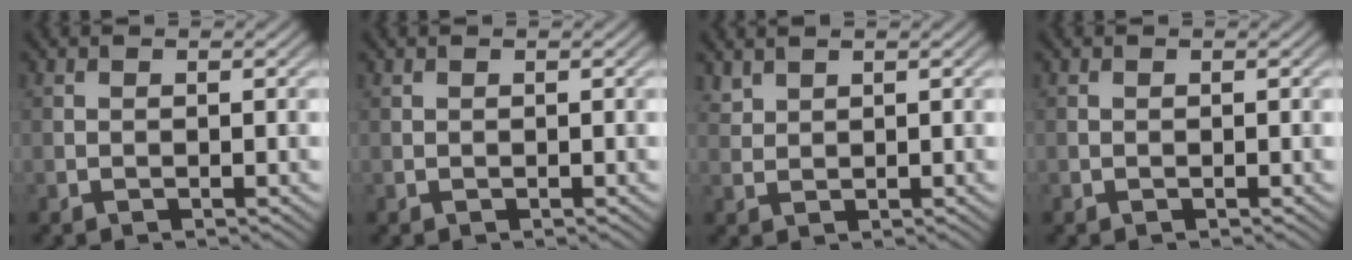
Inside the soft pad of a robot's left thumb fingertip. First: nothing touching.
{"total": 0.0}
{"total": 1.5, "force": [1.4, 0.5, 0.4], "torque": [-0.016, 0.004, 0.036]}
{"total": 0.0}